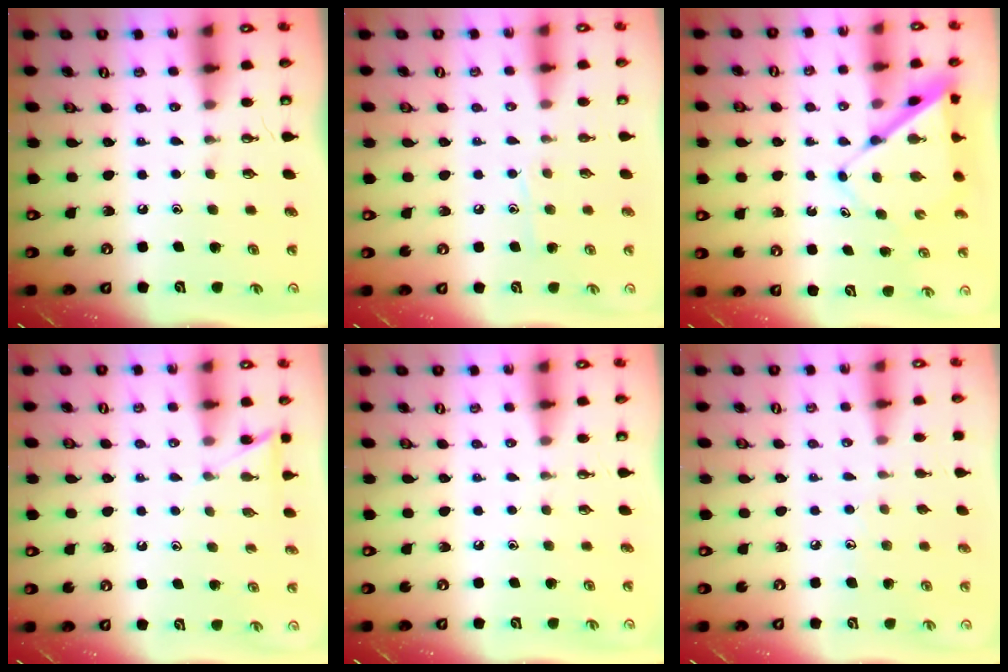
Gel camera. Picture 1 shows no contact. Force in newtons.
{"total": 5.9, "press": 5.9, "slide": 0.7}
{"total": 7.9, "press": 7.9, "slide": 0.7}
{"total": 4.5, "press": 4.5, "slide": 0.6}
{"total": 0.0}
{"total": 4.6, "press": 4.5, "slide": 0.4}